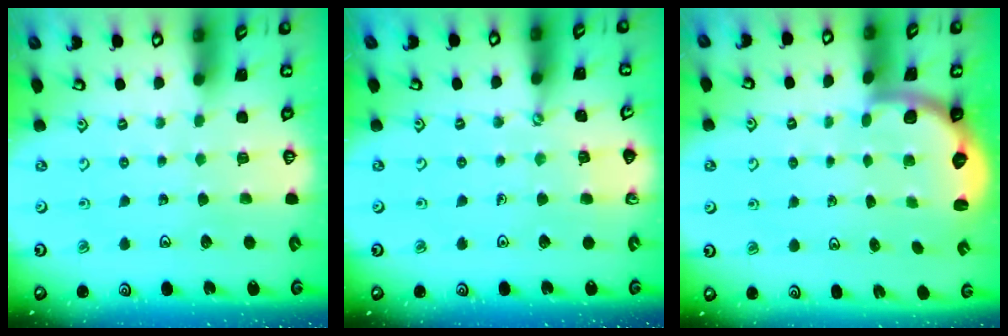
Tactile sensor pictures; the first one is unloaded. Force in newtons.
{"total": 2.3, "press": 2.2, "slide": 0.3}
{"total": 2.5, "press": 2.1, "slide": 1.3}